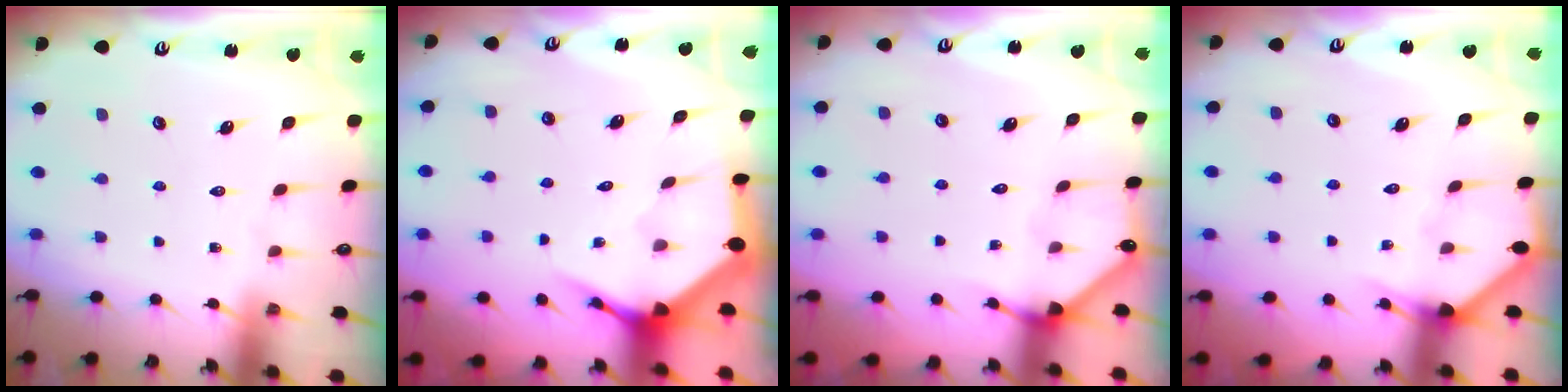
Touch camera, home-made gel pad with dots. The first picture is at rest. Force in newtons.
{"total": 4.0, "press": 4.0, "slide": 0.5}
{"total": 2.4, "press": 2.4, "slide": 0.2}
{"total": 4.9, "press": 4.8, "slide": 0.4}